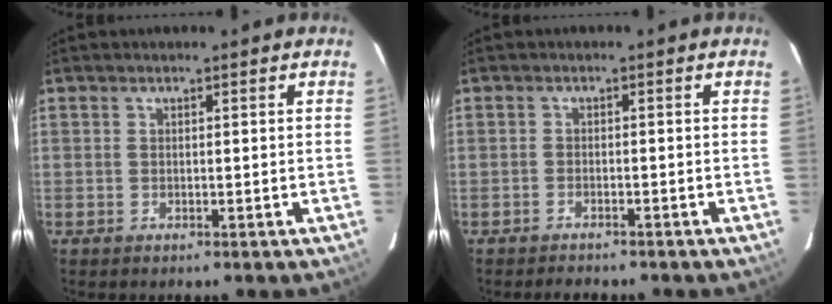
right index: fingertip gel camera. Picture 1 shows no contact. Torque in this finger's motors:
{"motor_torque": [0.06, -0.03, 0.03, 0.00]}